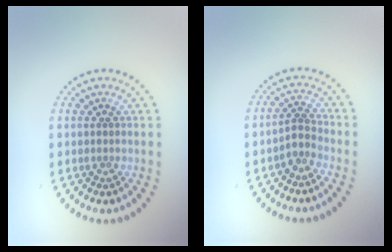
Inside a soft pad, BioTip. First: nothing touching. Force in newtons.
{"total": 1.8, "press": 1.2, "slide": 1.4}